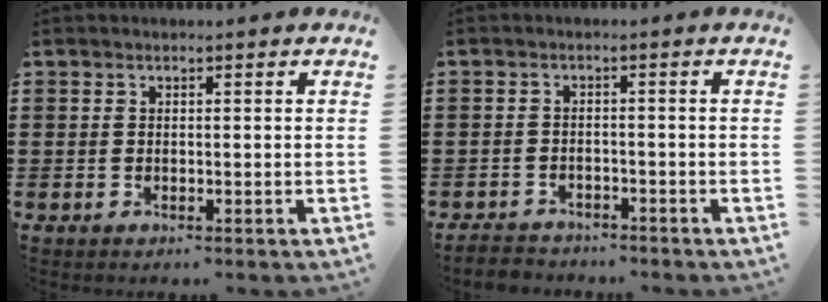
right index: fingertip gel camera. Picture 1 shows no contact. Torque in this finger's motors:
{"motor_torque": [-0.38, 0.51, -1.05, -0.21]}